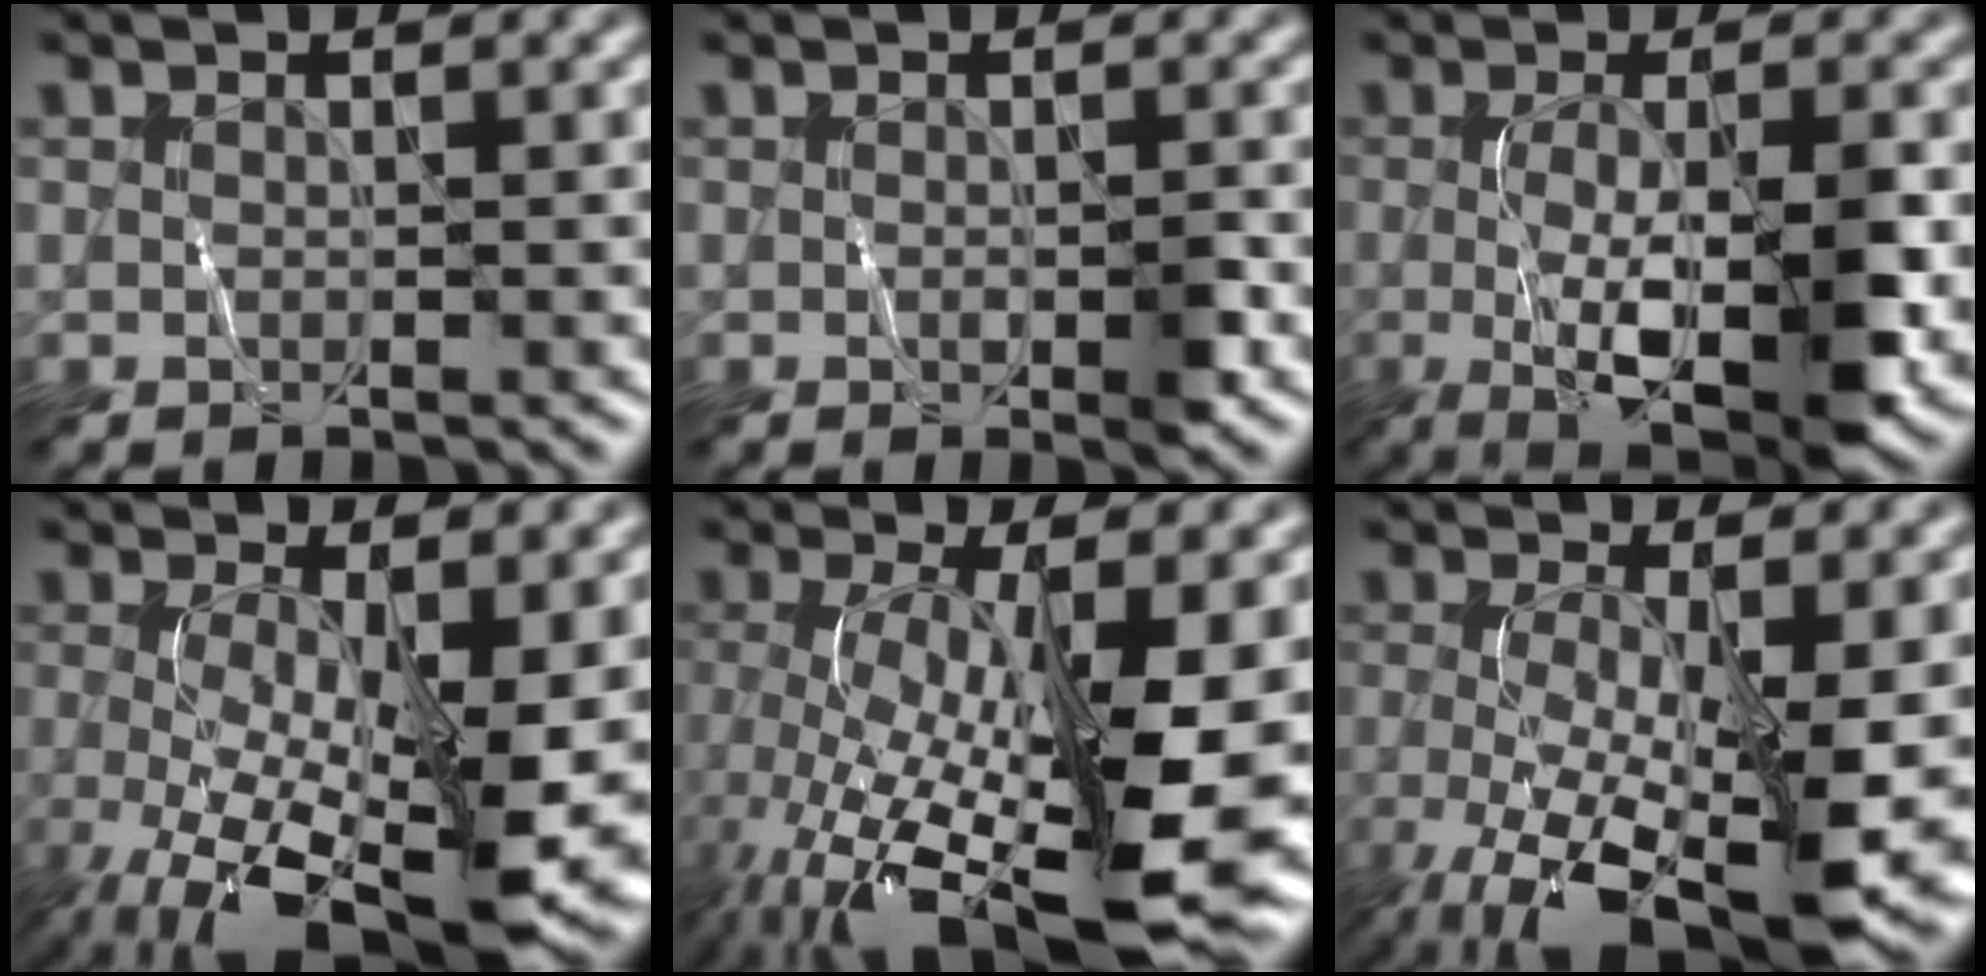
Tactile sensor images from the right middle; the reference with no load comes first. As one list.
[{"total": 1.8, "force": [-0.5, 0.5, 1.7], "torque": [-0.028, -0.003, -0.007]}, {"total": 11.1, "force": [-2.6, 3.5, 10.2], "torque": [-0.175, -0.020, -0.033]}, {"total": 14.1, "force": [-3.6, 5.2, 12.5], "torque": [-0.213, -0.030, -0.048]}, {"total": 16.7, "force": [-3.8, 6.1, 15.1], "torque": [-0.271, -0.032, -0.052]}, {"total": 13.1, "force": [-4.1, 4.1, 11.7], "torque": [-0.203, -0.037, -0.057]}]